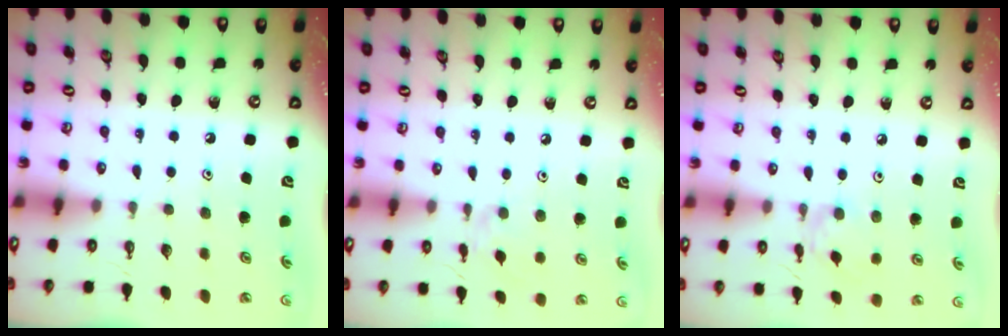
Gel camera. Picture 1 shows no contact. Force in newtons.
{"total": 1.2, "press": 1.1, "slide": 0.4}
{"total": 2.7, "press": 2.6, "slide": 0.3}